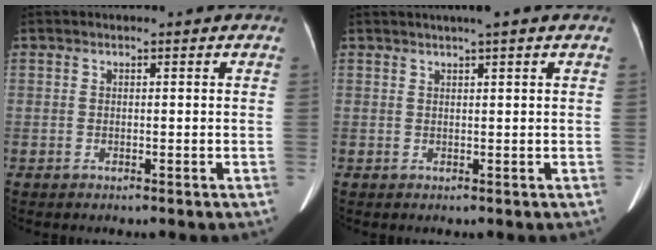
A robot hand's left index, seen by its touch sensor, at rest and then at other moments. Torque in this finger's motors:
{"motor_torque": [0.20, 0.13, -0.22, -0.06]}